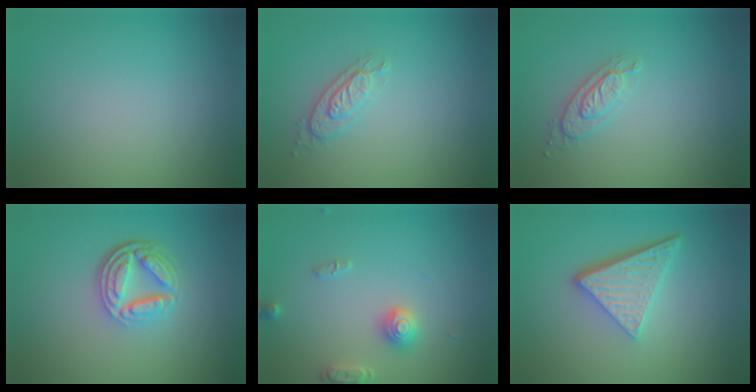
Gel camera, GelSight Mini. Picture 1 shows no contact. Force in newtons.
{"total": 2.1, "press": 2.0, "slide": 0.6}
{"total": 2.1, "press": 2.0, "slide": 0.6}
{"total": 4.9, "press": 3.6, "slide": 3.2}
{"total": 2.8, "press": 2.8, "slide": 0.3}
{"total": 5.2, "press": 3.6, "slide": 3.8}